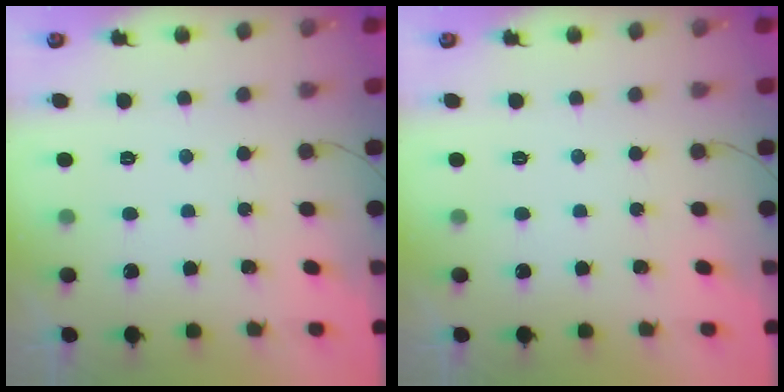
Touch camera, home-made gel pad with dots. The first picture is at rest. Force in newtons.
{"total": 0.0}